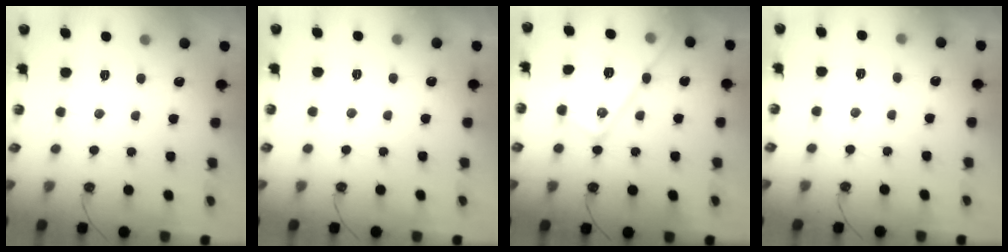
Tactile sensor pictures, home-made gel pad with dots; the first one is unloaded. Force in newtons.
{"total": 3.5, "press": 3.5, "slide": 0.6}
{"total": 18.3, "press": 18.3, "slide": 1.0}
{"total": 3.5, "press": 3.5, "slide": 0.6}